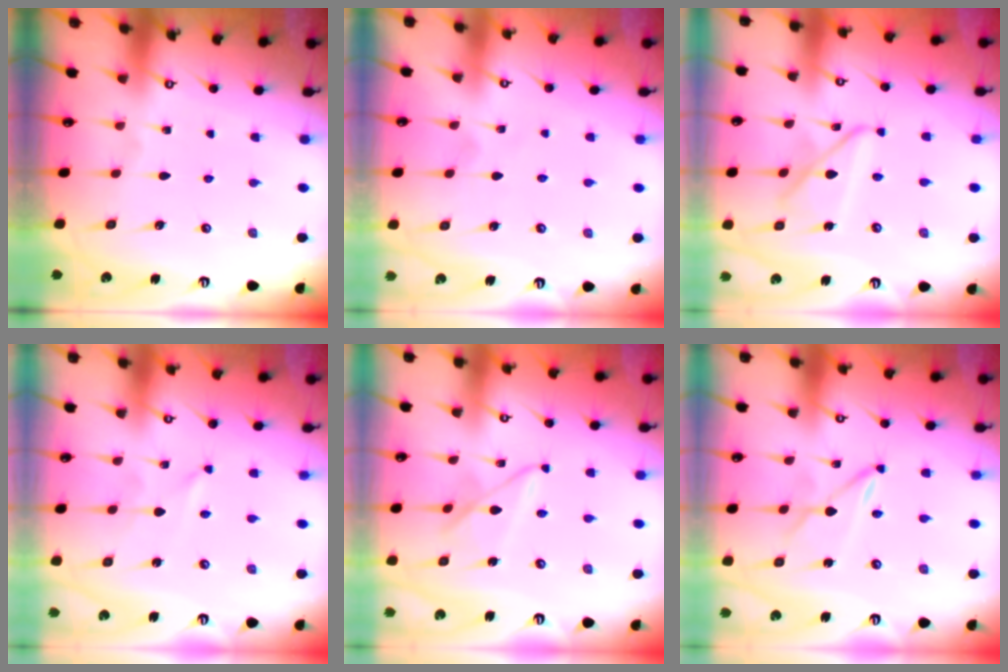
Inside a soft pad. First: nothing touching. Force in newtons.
{"total": 2.4, "press": 2.4, "slide": 0.2}
{"total": 10.4, "press": 10.4, "slide": 1.0}
{"total": 0.0}
{"total": 6.9, "press": 6.9, "slide": 0.4}
{"total": 2.0, "press": 2.0, "slide": 0.1}